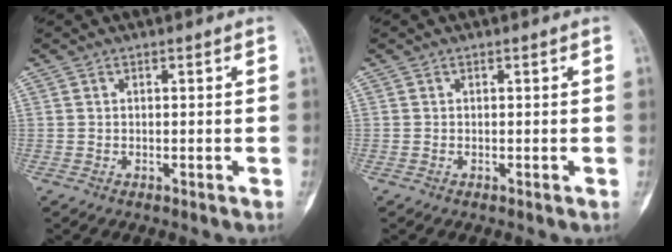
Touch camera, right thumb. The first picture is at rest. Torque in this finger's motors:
{"motor_torque": [-0.11, 0.16, -0.07, 0.05, -0.03]}